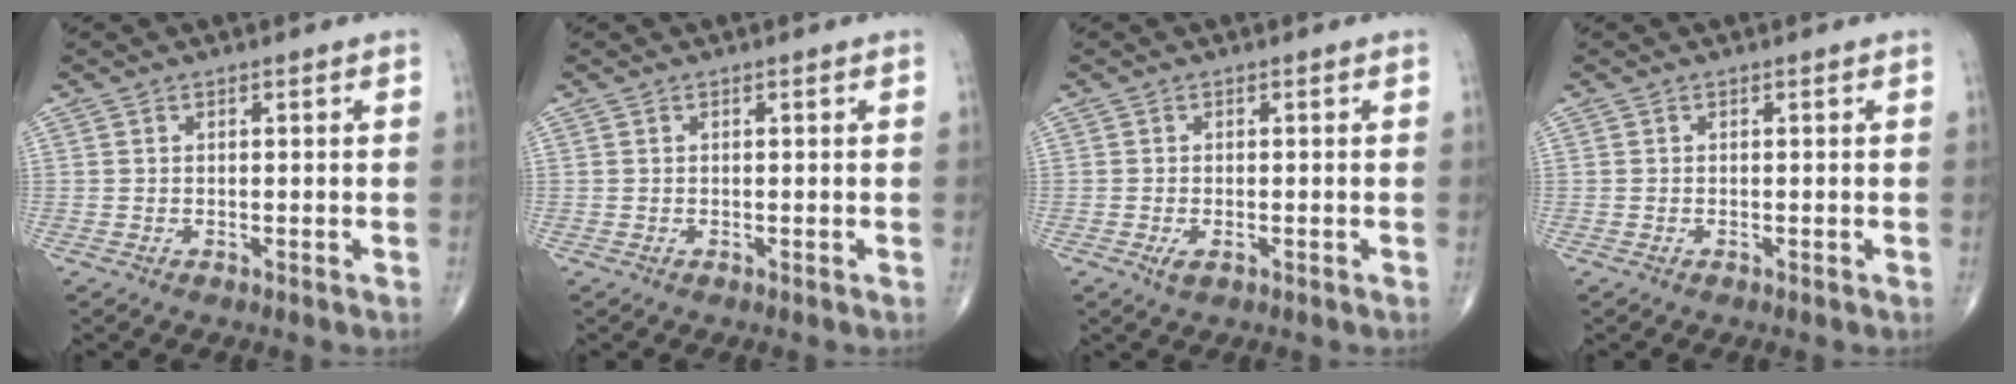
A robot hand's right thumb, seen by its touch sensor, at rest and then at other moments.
{"total": 0.0}
{"total": 1.8, "force": [-0.8, 0.8, 1.5], "torque": [-0.030, -0.002, -0.013]}
{"total": 0.0}